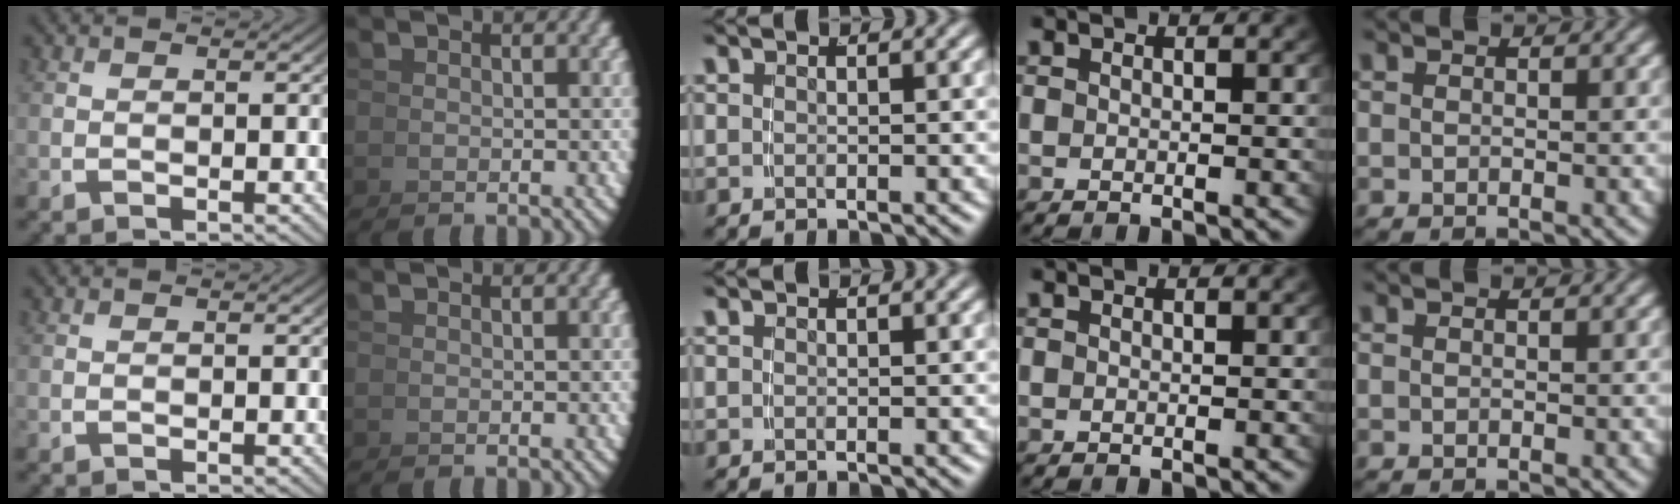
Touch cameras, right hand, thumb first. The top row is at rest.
{}